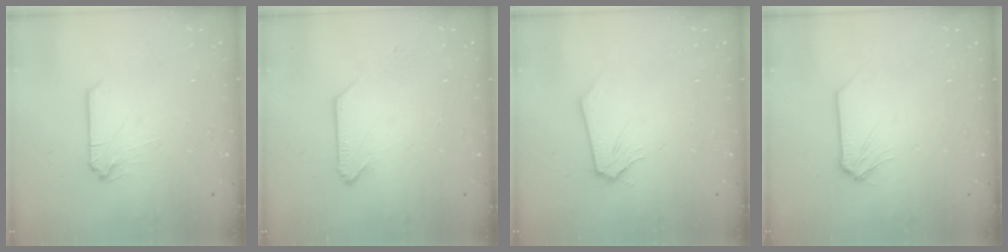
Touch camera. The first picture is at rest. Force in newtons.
{"total": 0.0}
{"total": 0.0}
{"total": 0.8, "press": 0.8, "slide": 0.1}